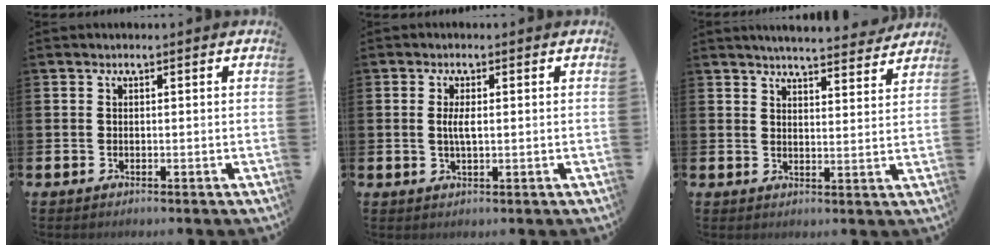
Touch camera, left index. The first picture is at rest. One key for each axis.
{"total": 2.4, "fx": 0.3, "fy": 0.8, "fz": 2.2, "tx": -0.042, "ty": 0.001, "tz": 0.003}
{"total": 5.2, "fx": 5.2, "fy": 0.2, "fz": 0.8, "tx": -0.021, "ty": -0.034, "tz": 0.090}